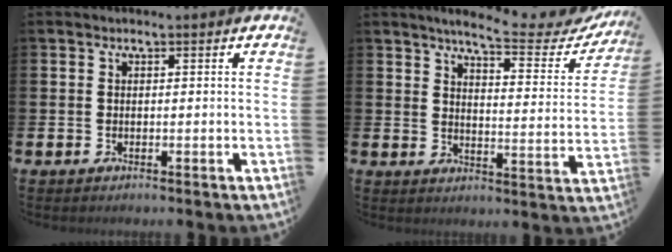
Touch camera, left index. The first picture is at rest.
{"total": 6.5, "force": [5.9, 0.6, 2.6], "torque": [-0.062, -0.037, 0.096]}